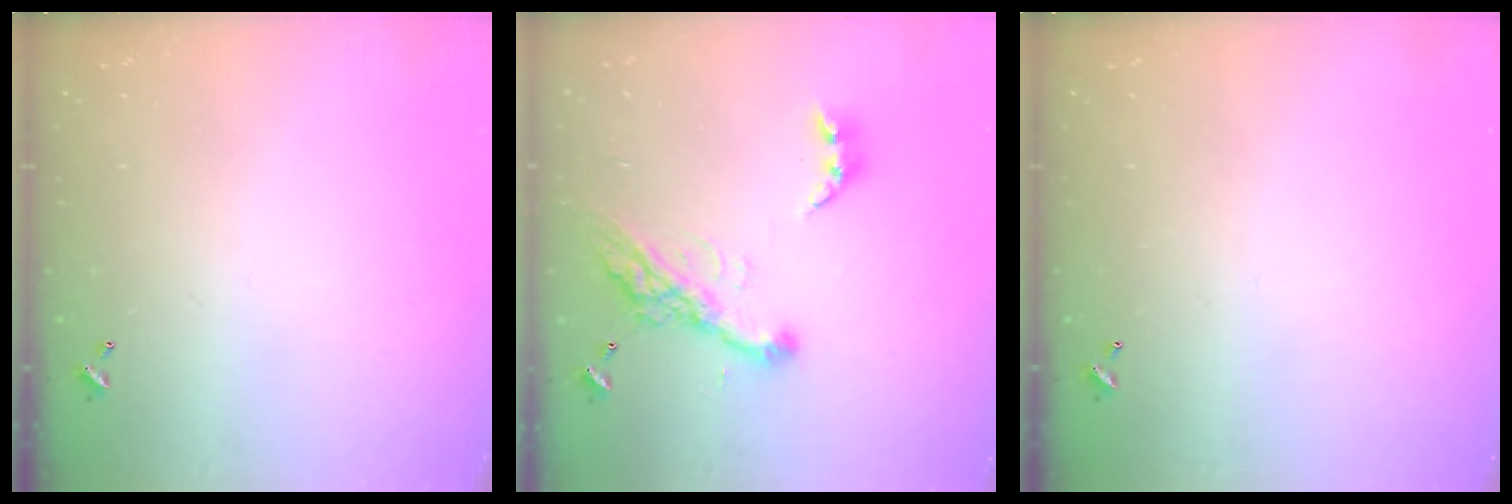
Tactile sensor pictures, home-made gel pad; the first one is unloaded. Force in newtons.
{"total": 16.6, "press": 16.6, "slide": 1.3}
{"total": 0.0}